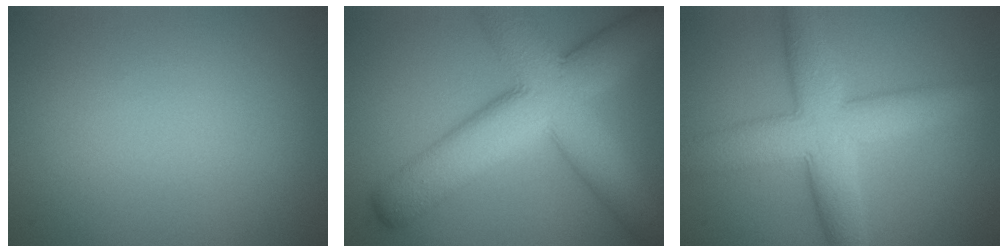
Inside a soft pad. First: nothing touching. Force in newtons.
{"total": 11.6, "press": 11.6, "slide": 0.7}
{"total": 8.0, "press": 8.0, "slide": 0.3}